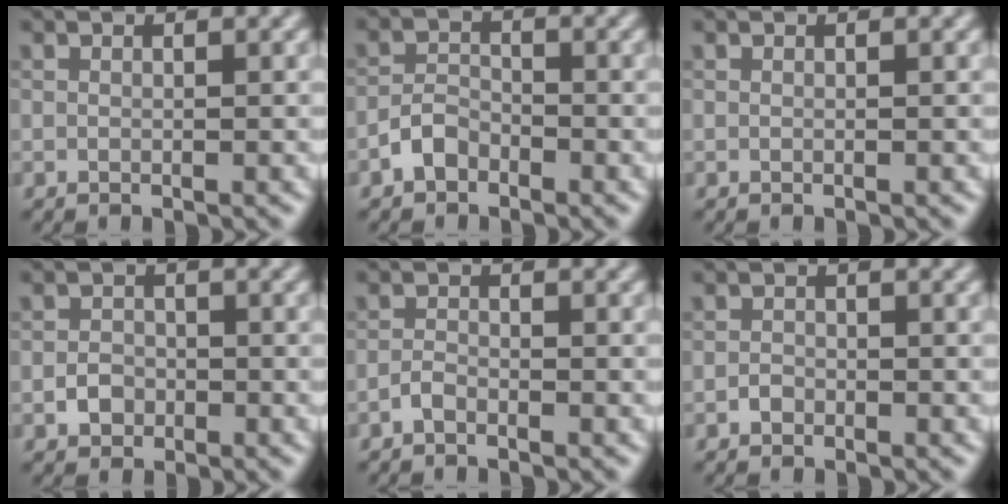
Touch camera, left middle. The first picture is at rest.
{"total": 2.1, "force": [-1.4, 1.2, 0.9], "torque": [-0.012, 0.009, -0.031]}
{"total": 0.0}
{"total": 1.6, "force": [-0.7, 1.4, 0.6], "torque": [-0.005, 0.001, -0.015]}
{"total": 1.0, "force": [-0.7, 0.4, 0.5], "torque": [-0.010, 0.002, -0.018]}
{"total": 0.8, "force": [-0.5, 0.6, 0.2], "torque": [-0.003, 0.000, -0.010]}